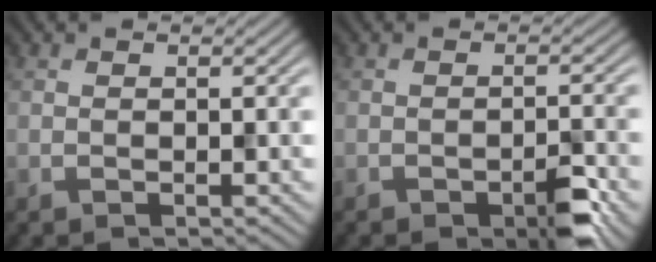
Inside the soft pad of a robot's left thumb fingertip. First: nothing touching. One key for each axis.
{"total": 3.8, "fx": -2.4, "fy": 1.1, "fz": 2.8, "tx": -0.044, "ty": 0.002, "tz": -0.036}